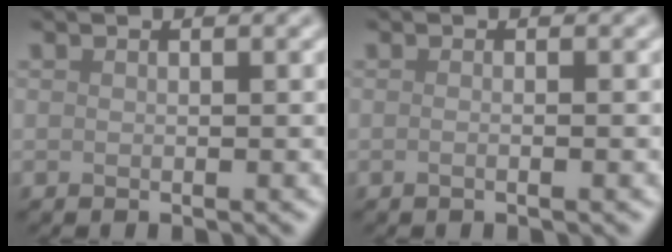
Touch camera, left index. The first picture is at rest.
{"total": 1.3, "force": [0.0, 0.7, 1.2], "torque": [0.002, -0.009, -0.010]}